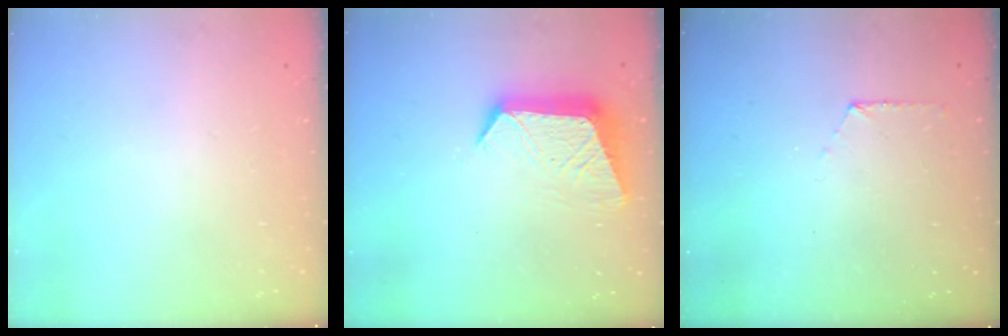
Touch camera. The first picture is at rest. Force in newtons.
{"total": 11.4, "press": 11.4, "slide": 1.0}
{"total": 5.7, "press": 5.7, "slide": 0.6}